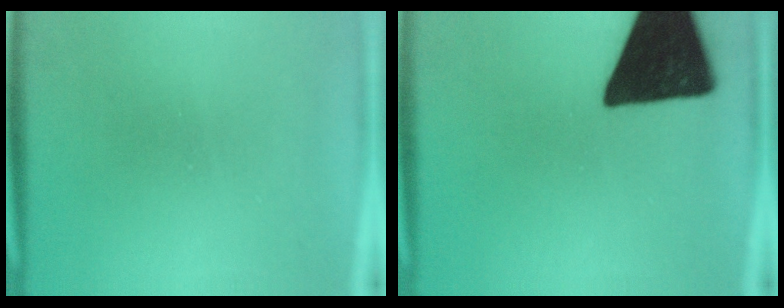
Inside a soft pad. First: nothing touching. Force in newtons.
{"total": 18.3}